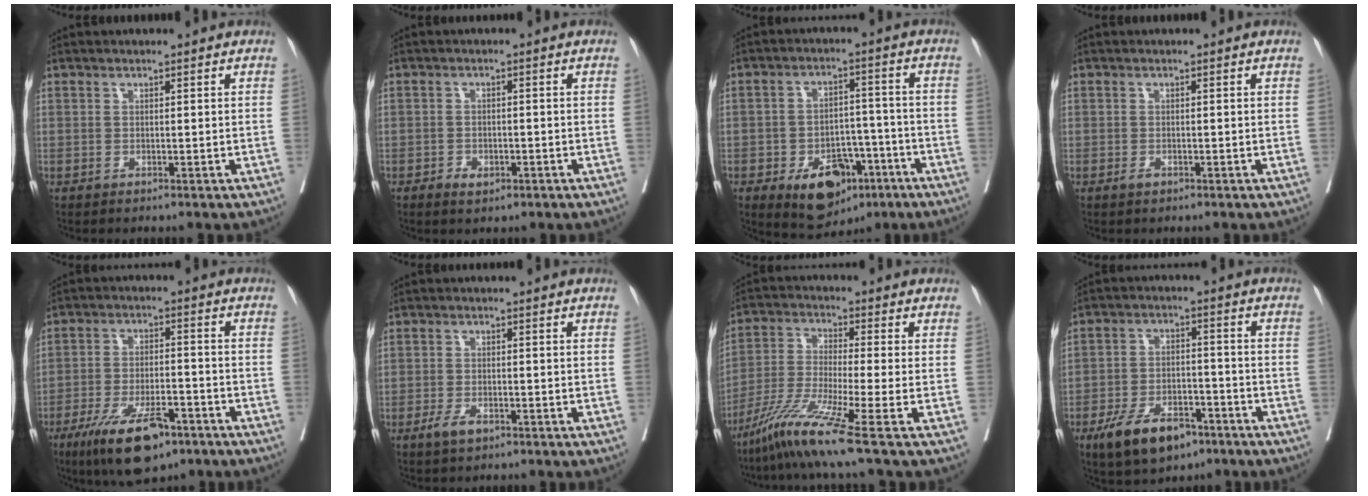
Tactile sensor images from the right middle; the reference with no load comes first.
{"total": 2.3, "force": [-1.3, 1.4, 1.3], "torque": [-0.019, 0.003, -0.012]}
{"total": 11.6, "force": [-6.0, 6.9, 7.1], "torque": [-0.105, 0.011, -0.084]}
{"total": 0.8, "force": [-0.5, 0.4, 0.5], "torque": [-0.009, 0.000, -0.006]}
{"total": 11.9, "force": [-7.6, 3.9, 8.4], "torque": [-0.149, -0.013, -0.125]}
{"total": 2.9, "force": [-1.7, 1.1, 2.0], "torque": [-0.041, 0.000, -0.030]}
{"total": 10.3, "force": [-6.8, -1.9, 7.5], "torque": [-0.152, -0.040, -0.135]}
{"total": 10.2, "force": [-6.4, 4.8, 6.3], "torque": [-0.115, -0.003, -0.107]}